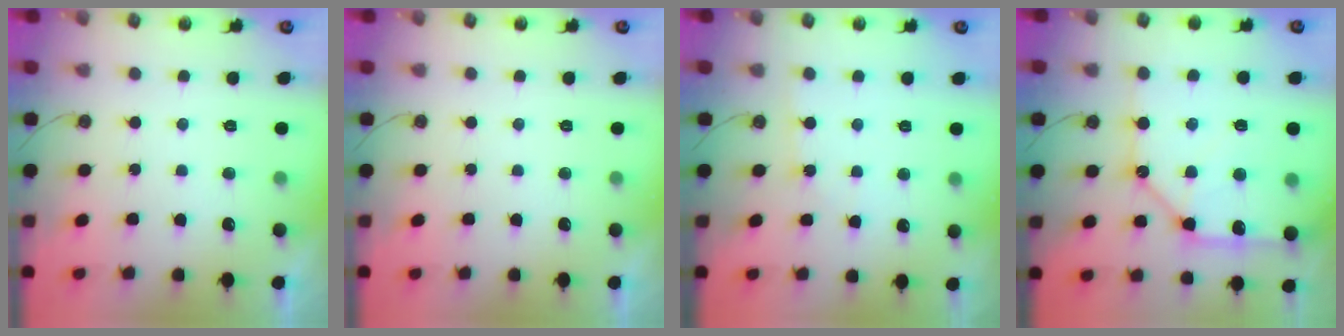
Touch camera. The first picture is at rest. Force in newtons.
{"total": 0.0}
{"total": 2.7, "press": 2.7, "slide": 0.5}
{"total": 14.7, "press": 14.6, "slide": 1.6}